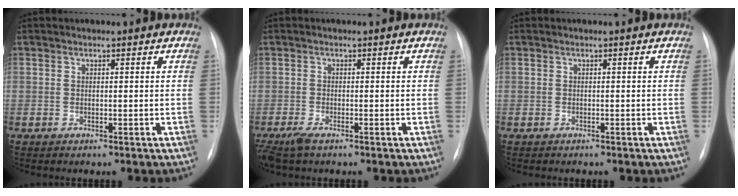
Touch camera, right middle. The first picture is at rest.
{"total": 2.9, "force": [-2.0, 0.7, 2.0], "torque": [-0.047, -0.010, -0.038]}
{"total": 0.0}